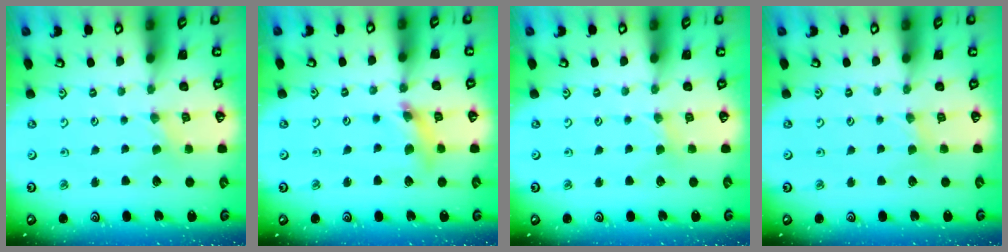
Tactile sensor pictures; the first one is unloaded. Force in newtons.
{"total": 8.2, "press": 8.1, "slide": 0.8}
{"total": 1.6, "press": 1.6, "slide": 0.4}
{"total": 1.6, "press": 1.6, "slide": 0.4}